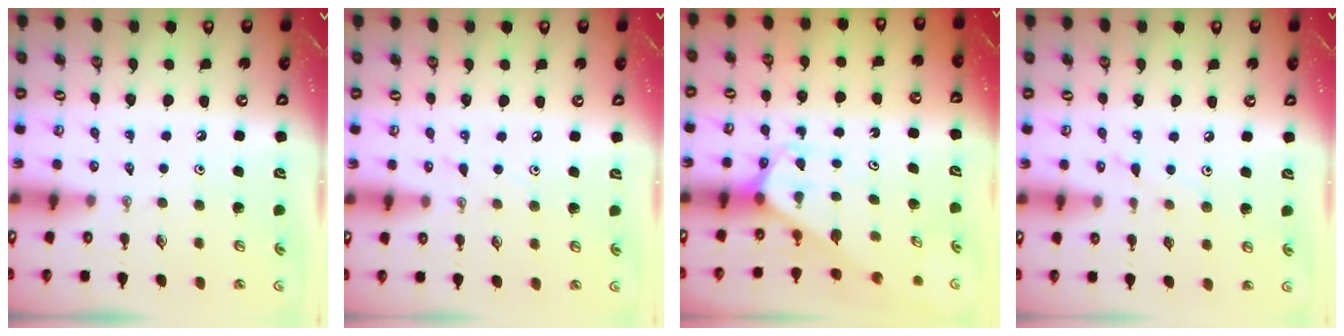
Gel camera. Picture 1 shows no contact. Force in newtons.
{"total": 3.8, "press": 3.8, "slide": 0.6}
{"total": 2.6, "press": 2.6, "slide": 0.1}
{"total": 5.8, "press": 5.8, "slide": 0.2}